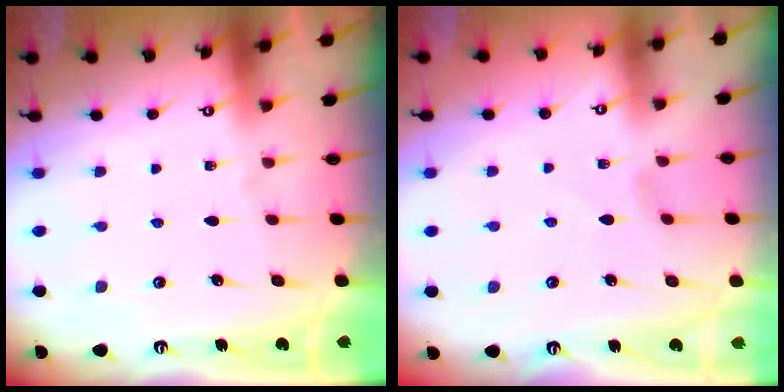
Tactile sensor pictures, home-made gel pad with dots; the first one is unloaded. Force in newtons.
{"total": 0.7, "press": 0.6, "slide": 0.3}